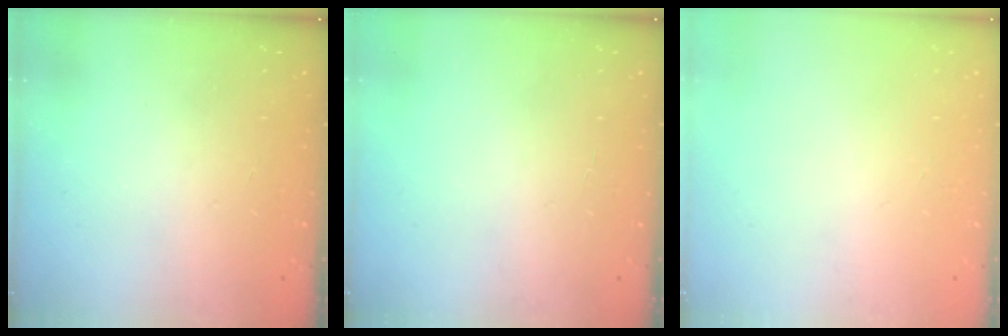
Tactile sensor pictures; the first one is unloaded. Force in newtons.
{"total": 1.9, "press": 1.9, "slide": 0.2}
{"total": 0.0}